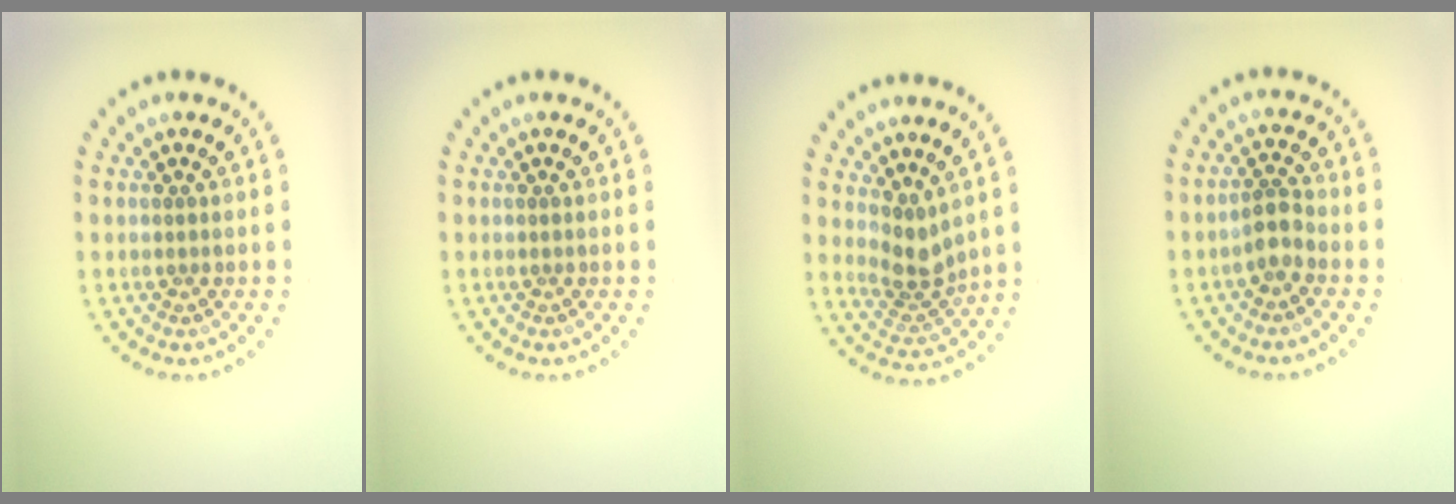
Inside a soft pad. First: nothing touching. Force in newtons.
{"total": 0.0}
{"total": 2.8, "press": 2.1, "slide": 1.8}
{"total": 2.1, "press": 1.8, "slide": 1.1}